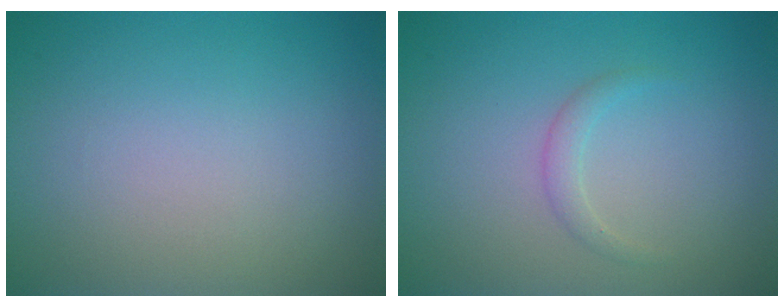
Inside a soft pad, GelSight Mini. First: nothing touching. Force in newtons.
{"total": 1.2, "press": 1.1, "slide": 0.1}